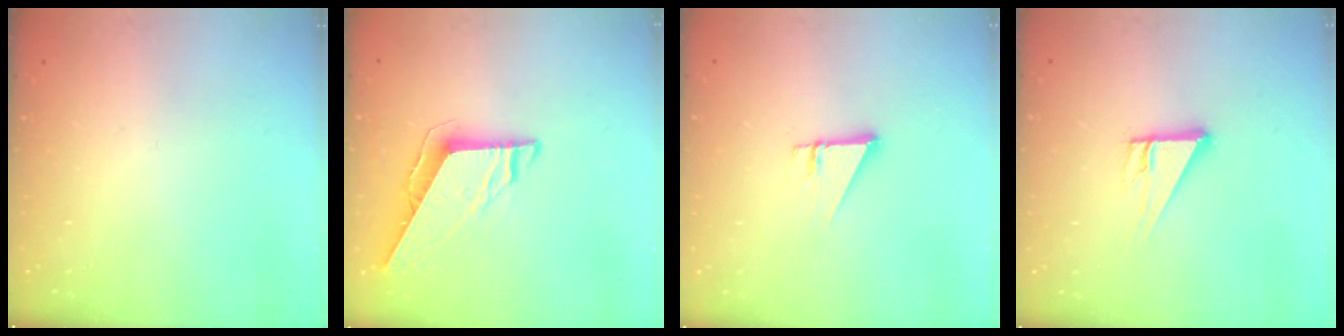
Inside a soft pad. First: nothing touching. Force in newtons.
{"total": 7.6, "press": 7.6, "slide": 0.2}
{"total": 2.7, "press": 2.7, "slide": 0.2}
{"total": 6.6, "press": 6.6, "slide": 0.6}